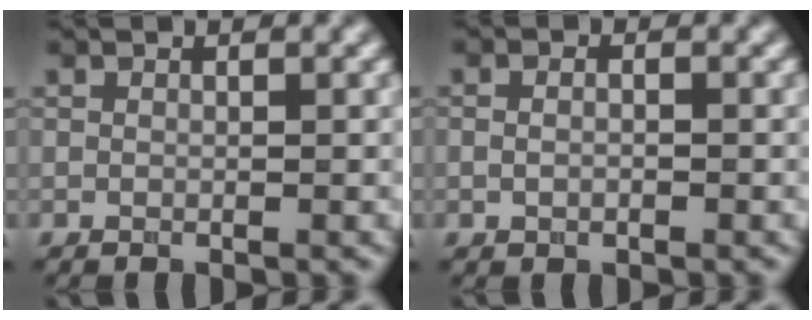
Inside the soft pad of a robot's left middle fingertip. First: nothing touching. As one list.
[{"total": 1.3, "force": [-0.2, 0.8, 0.9], "torque": [-0.014, -0.003, -0.005]}]